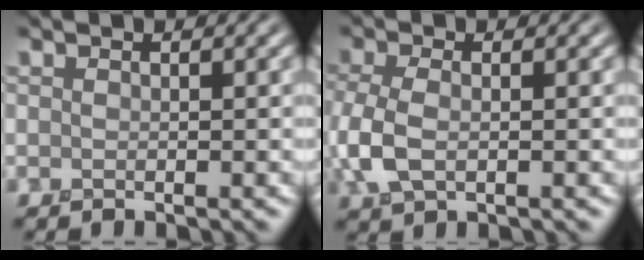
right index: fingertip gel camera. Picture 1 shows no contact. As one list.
[{"total": 3.8, "force": [-0.7, 2.2, 3.1], "torque": [-0.088, -0.004, -0.018]}]